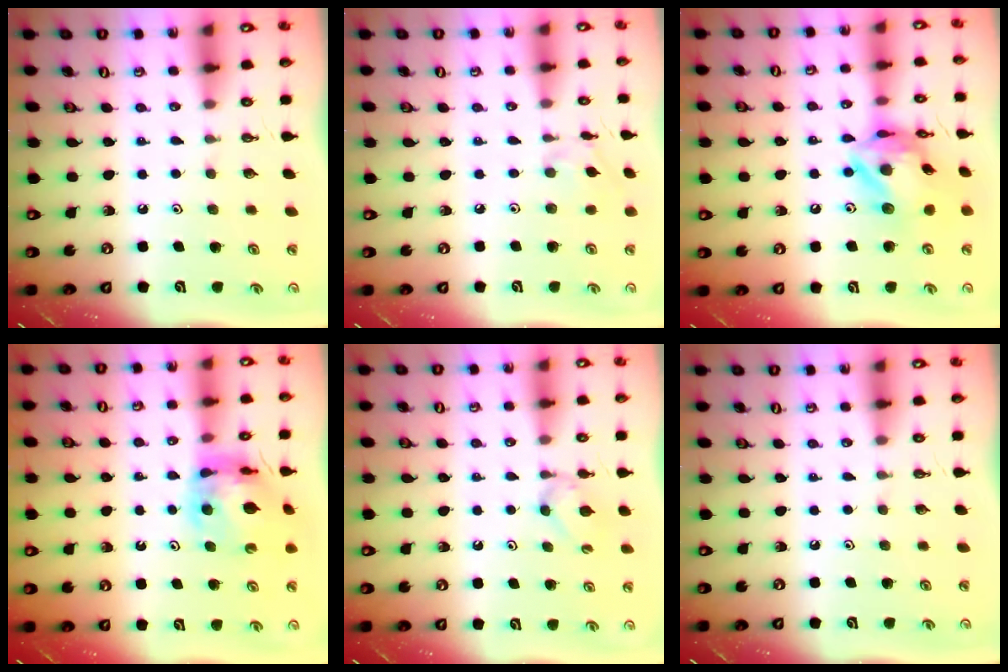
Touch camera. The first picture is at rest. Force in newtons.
{"total": 4.3, "press": 4.3, "slide": 0.2}
{"total": 15.3, "press": 15.2, "slide": 1.5}
{"total": 12.6, "press": 12.5, "slide": 1.4}
{"total": 5.4, "press": 5.3, "slide": 0.7}
{"total": 0.0}